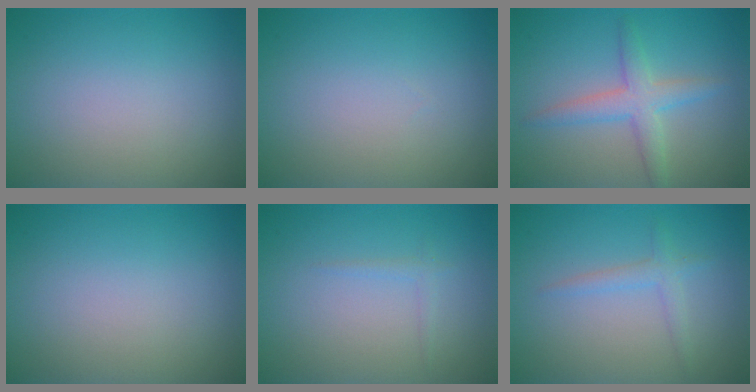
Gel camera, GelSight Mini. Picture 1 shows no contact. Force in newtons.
{"total": 0.0}
{"total": 3.2, "press": 3.2, "slide": 0.1}
{"total": 0.0}
{"total": 0.9, "press": 0.8, "slide": 0.1}
{"total": 1.5, "press": 1.5, "slide": 0.1}